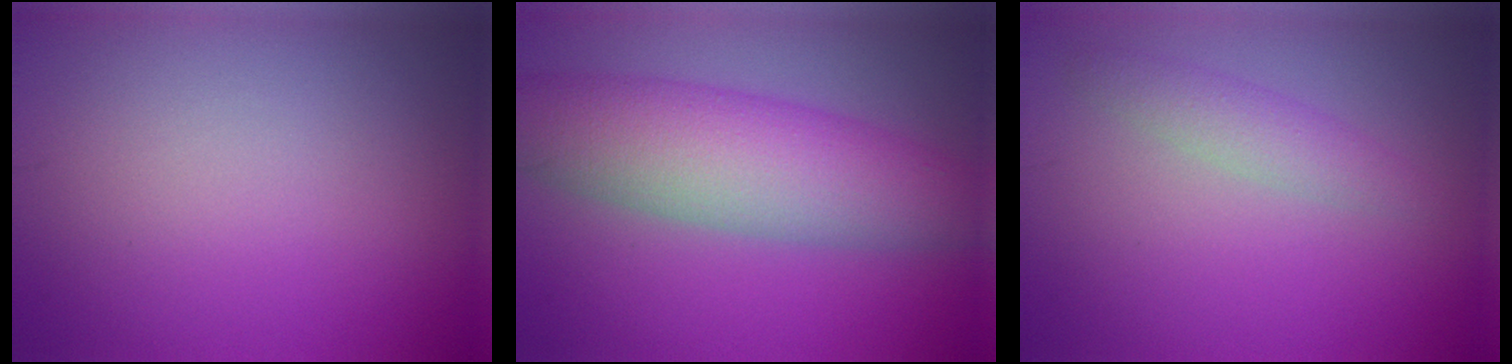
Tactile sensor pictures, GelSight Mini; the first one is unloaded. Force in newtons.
{"total": 8.8, "press": 8.8, "slide": 0.4}
{"total": 1.3, "press": 1.3, "slide": 0.3}